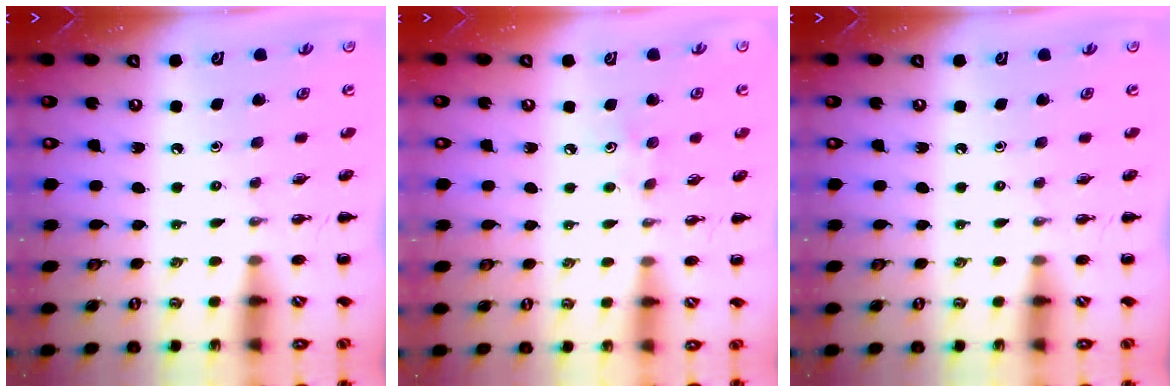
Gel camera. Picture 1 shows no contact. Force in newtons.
{"total": 3.0, "press": 2.9, "slide": 0.8}
{"total": 0.0}